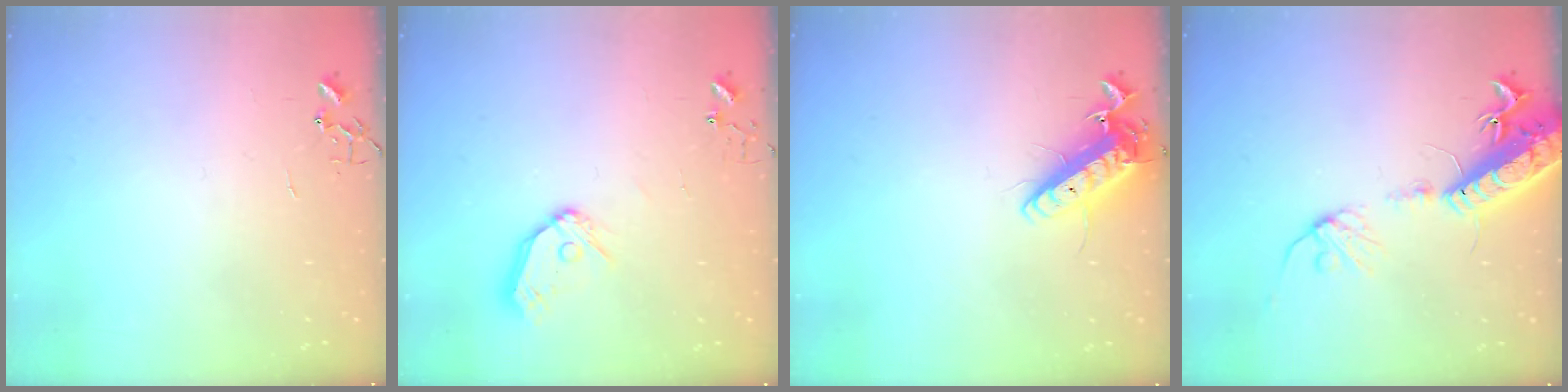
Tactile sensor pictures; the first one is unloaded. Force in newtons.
{"total": 9.9, "press": 9.8, "slide": 1.3}
{"total": 14.1, "press": 13.9, "slide": 2.6}
{"total": 16.6, "press": 16.2, "slide": 3.8}